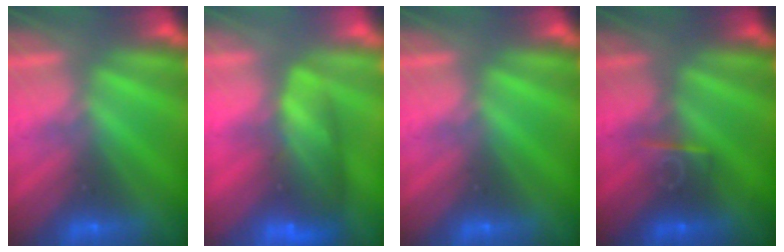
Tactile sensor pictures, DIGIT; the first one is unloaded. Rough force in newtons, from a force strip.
{"total": 7.6}
{"total": 0.0}
{"total": 2.6}